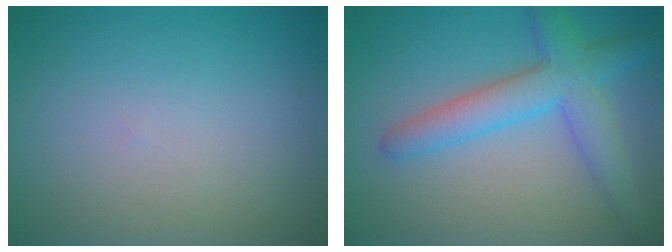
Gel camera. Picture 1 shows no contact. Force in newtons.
{"total": 5.2, "press": 5.2, "slide": 0.1}